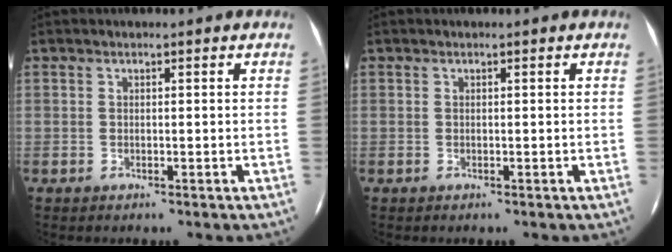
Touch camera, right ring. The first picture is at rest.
{"total": 0.0}